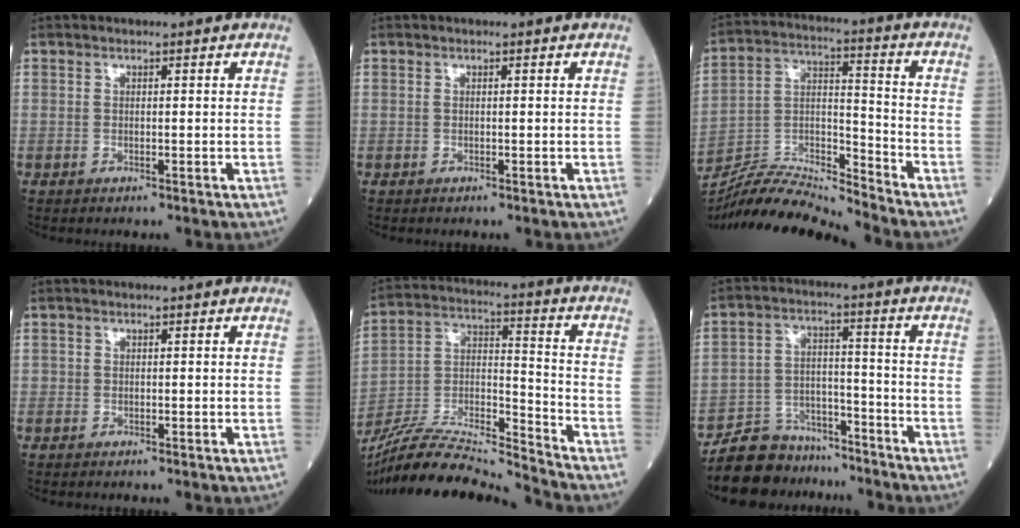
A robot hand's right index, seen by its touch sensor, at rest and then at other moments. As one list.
[{"total": 0.0}, {"total": 12.8, "force": [-12.6, -1.0, 2.4], "torque": [-0.041, 0.031, -0.237]}, {"total": 0.0}, {"total": 18.1, "force": [-17.2, -0.5, 5.5], "torque": [-0.103, 0.014, -0.309]}, {"total": 10.4, "force": [-9.3, 4.4, 1.3], "torque": [-0.023, 0.030, -0.160]}]